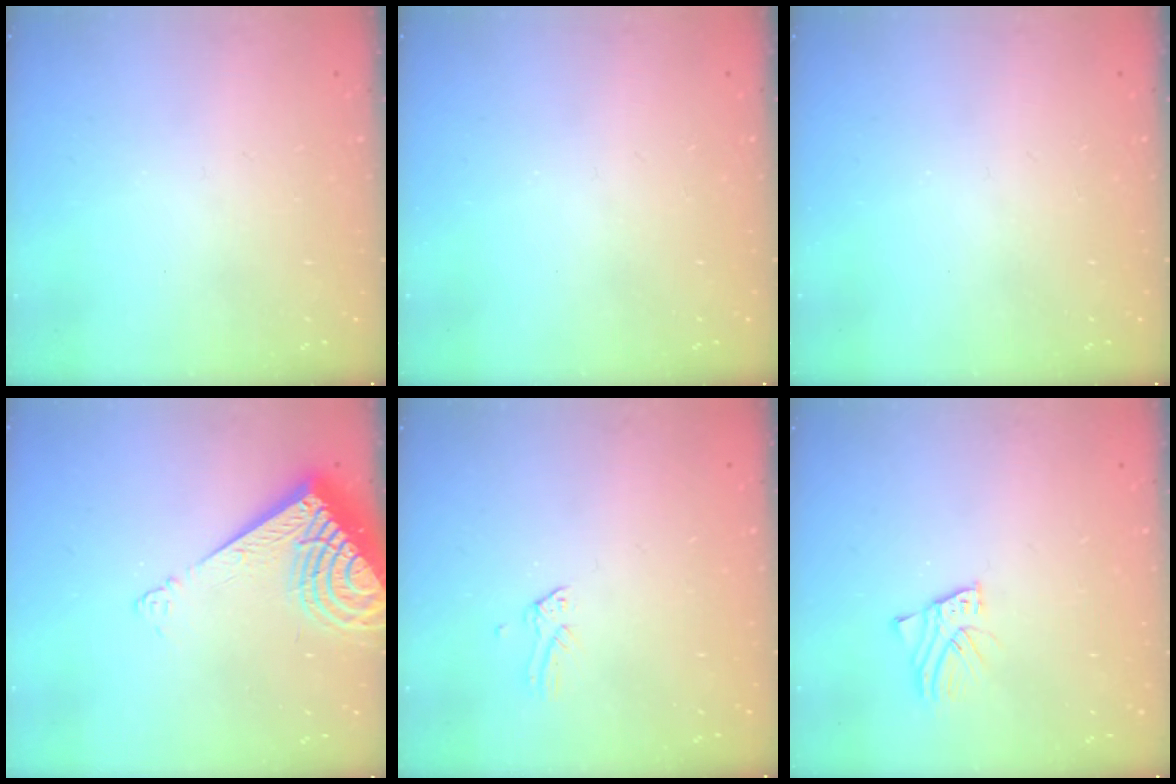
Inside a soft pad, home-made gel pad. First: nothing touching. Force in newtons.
{"total": 0.0}
{"total": 0.0}
{"total": 10.7, "press": 10.6, "slide": 1.5}
{"total": 0.0}
{"total": 2.7, "press": 2.7, "slide": 0.1}